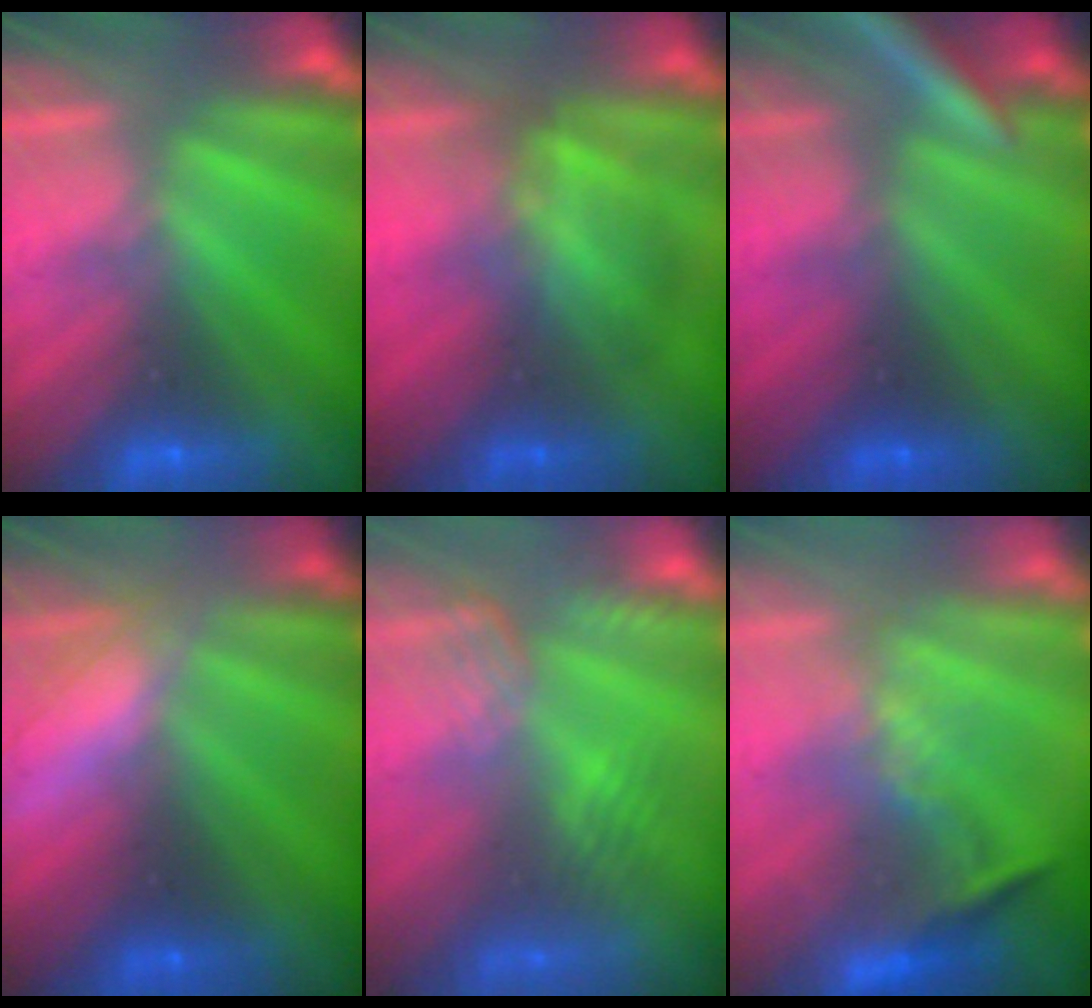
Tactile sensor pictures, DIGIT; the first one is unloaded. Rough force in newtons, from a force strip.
{"total": 2.9}
{"total": 2.7}
{"total": 2.9}
{"total": 2.6}
{"total": 1.1}